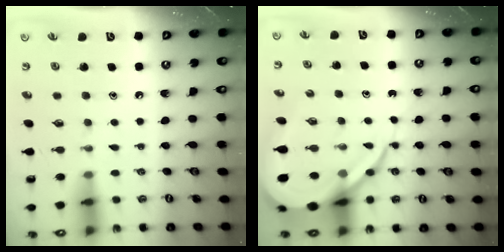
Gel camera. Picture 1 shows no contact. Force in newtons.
{"total": 12.6, "press": 12.5, "slide": 1.2}